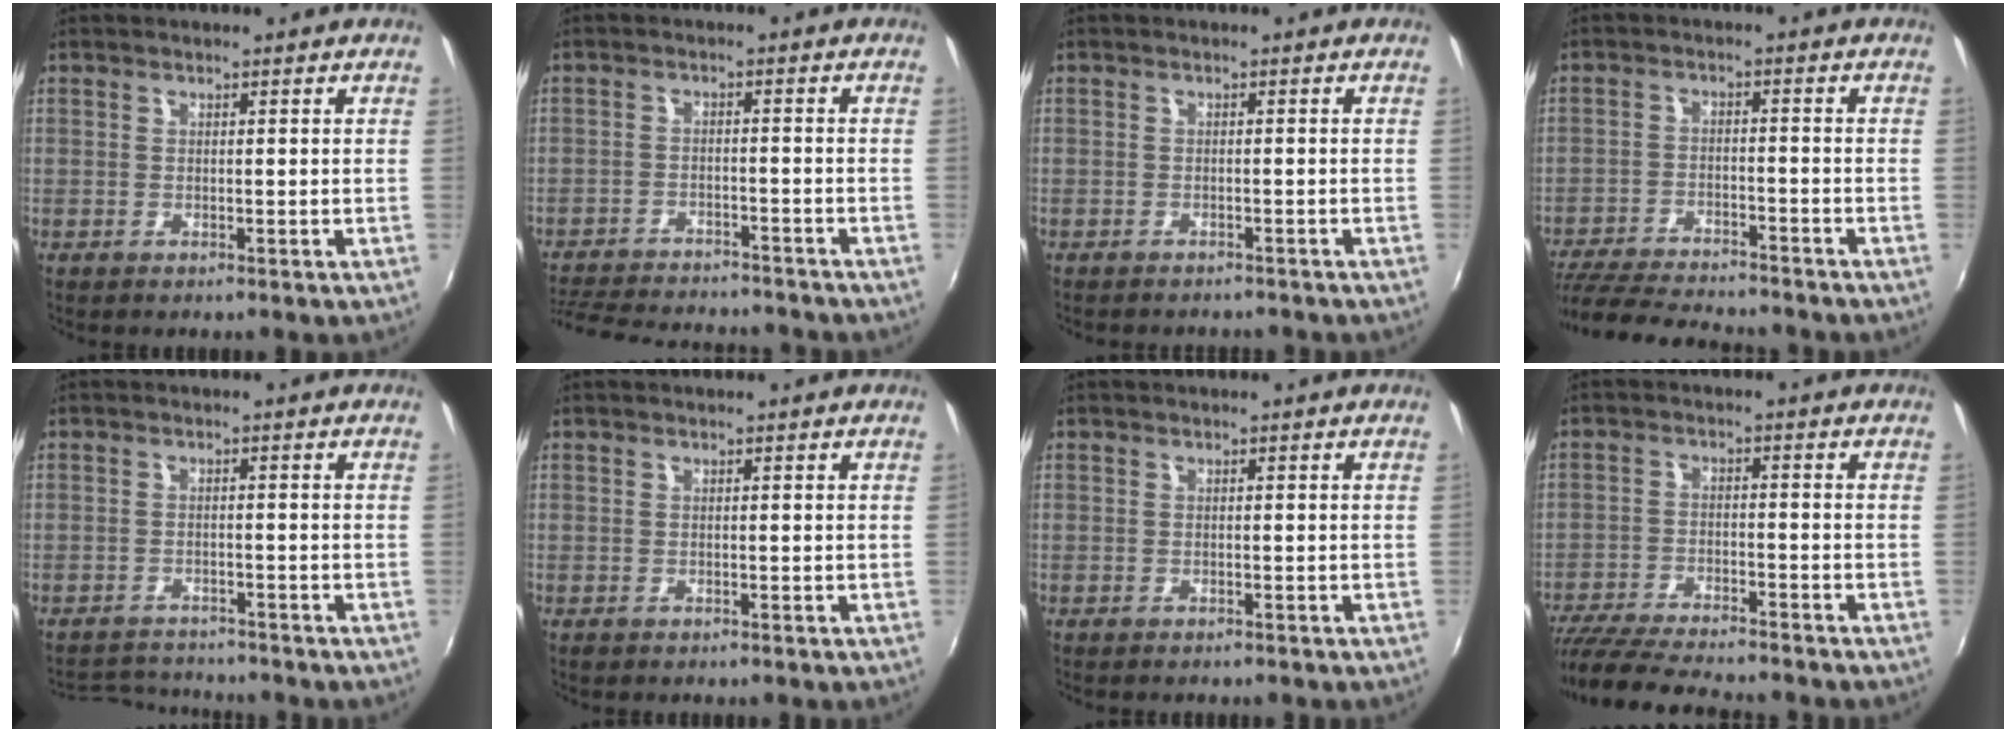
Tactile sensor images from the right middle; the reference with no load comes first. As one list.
[{"total": 16.4, "force": [-14.5, 4.1, 6.4], "torque": [-0.141, -0.010, -0.210]}, {"total": 3.6, "force": [-3.3, 1.0, 1.1], "torque": [-0.028, -0.011, -0.046]}, {"total": 15.8, "force": [-13.9, 3.0, 6.9], "torque": [-0.152, -0.025, -0.221]}, {"total": 5.7, "force": [-5.5, 1.2, 0.6], "torque": [-0.029, 0.005, -0.092]}, {"total": 0.0}, {"total": 0.6, "force": [-0.5, 0.2, 0.2], "torque": [-0.005, -0.002, -0.008]}, {"total": 14.8, "force": [-13.1, 2.1, 6.6], "torque": [-0.147, -0.029, -0.219]}]